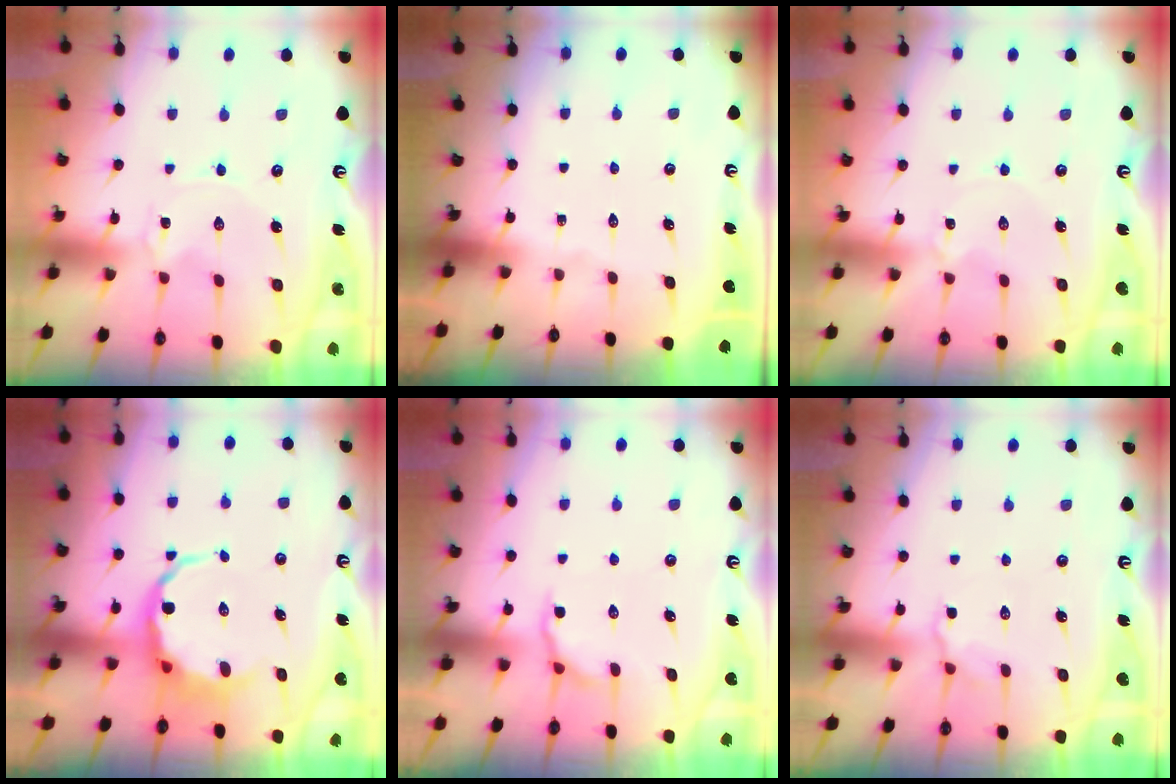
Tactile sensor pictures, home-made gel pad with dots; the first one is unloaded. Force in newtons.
{"total": 0.0}
{"total": 0.9, "press": 0.9, "slide": 0.2}
{"total": 7.2, "press": 6.9, "slide": 2.3}
{"total": 5.6, "press": 5.1, "slide": 2.4}
{"total": 4.3, "press": 3.9, "slide": 1.8}